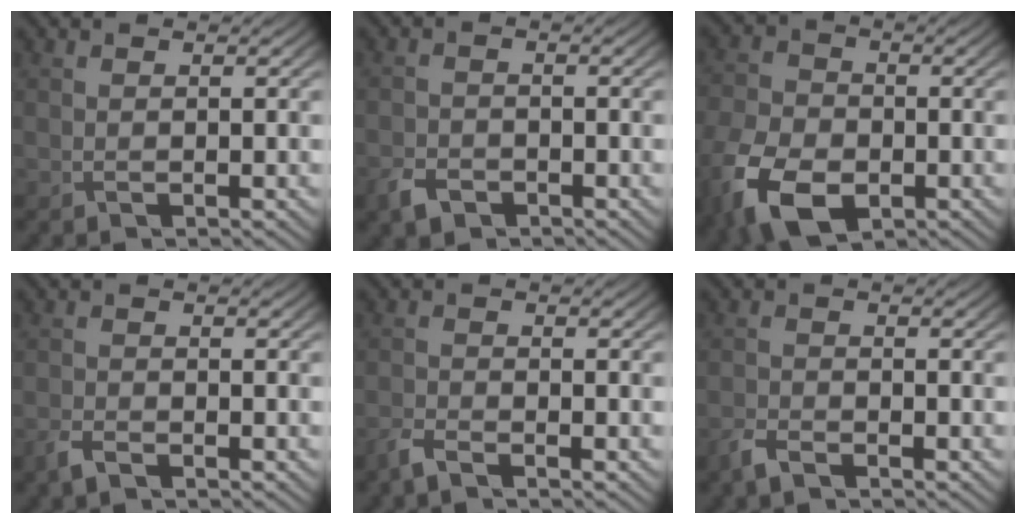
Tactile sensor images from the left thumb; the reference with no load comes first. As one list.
[{"total": 2.7, "force": [-1.8, 1.6, 1.1], "torque": [-0.026, -0.003, -0.046]}, {"total": 12.7, "force": [-5.8, 8.1, 8.0], "torque": [-0.218, -0.055, -0.106]}, {"total": 1.8, "force": [-1.4, 0.6, 1.0], "torque": [-0.028, -0.001, -0.036]}, {"total": 2.1, "force": [-1.7, 0.4, 1.1], "torque": [-0.030, -0.002, -0.047]}, {"total": 2.3, "force": [-1.8, 0.8, 1.2], "torque": [-0.030, -0.002, -0.047]}]